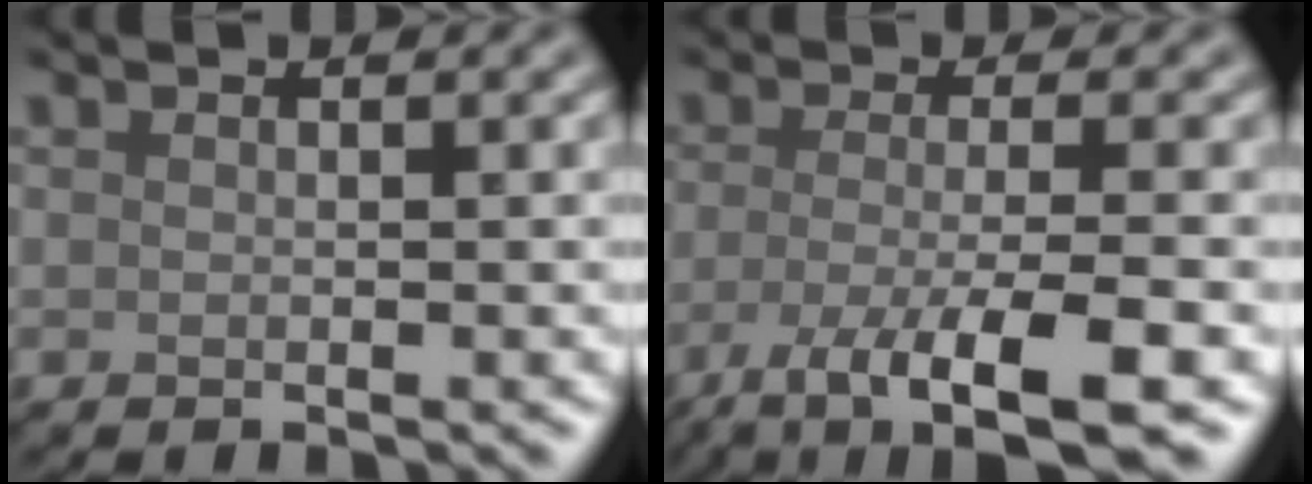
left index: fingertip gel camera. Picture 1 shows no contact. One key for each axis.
{"total": 7.4, "fx": -3.6, "fy": 1.7, "fz": 6.2, "tx": -0.098, "ty": -0.013, "tz": -0.069}